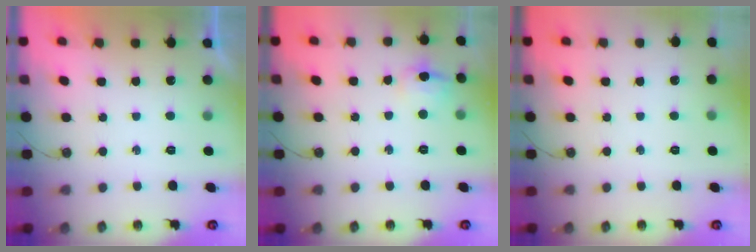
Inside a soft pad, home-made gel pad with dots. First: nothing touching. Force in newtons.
{"total": 8.6, "press": 8.5, "slide": 0.8}
{"total": 0.0}